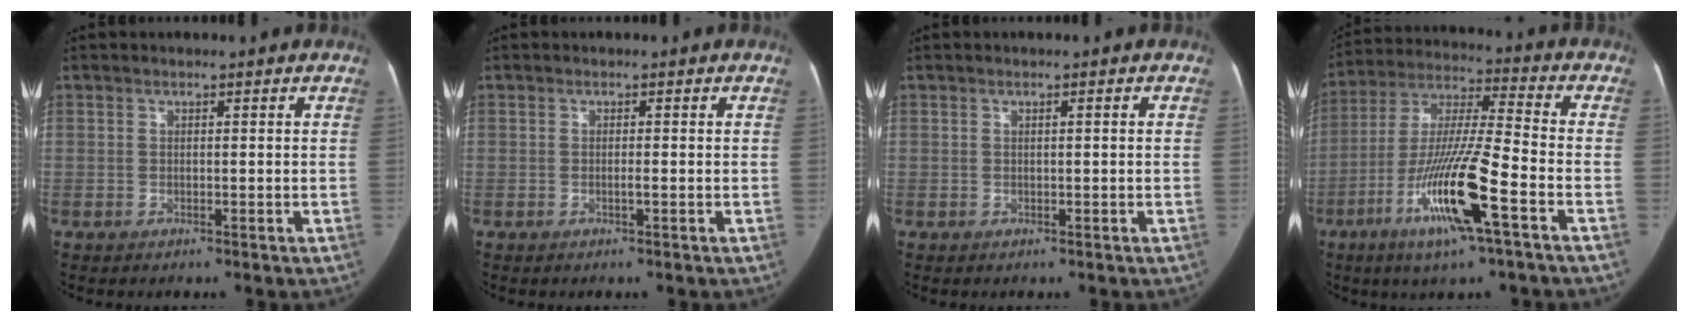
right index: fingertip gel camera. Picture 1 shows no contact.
{"total": 0.8, "force": [-0.3, 0.1, 0.8], "torque": [-0.015, 0.001, -0.006]}
{"total": 0.7, "force": [0.1, 0.2, 0.7], "torque": [-0.015, 0.006, 0.003]}
{"total": 16.2, "force": [-6.8, 0.7, 14.7], "torque": [-0.293, -0.011, -0.126]}